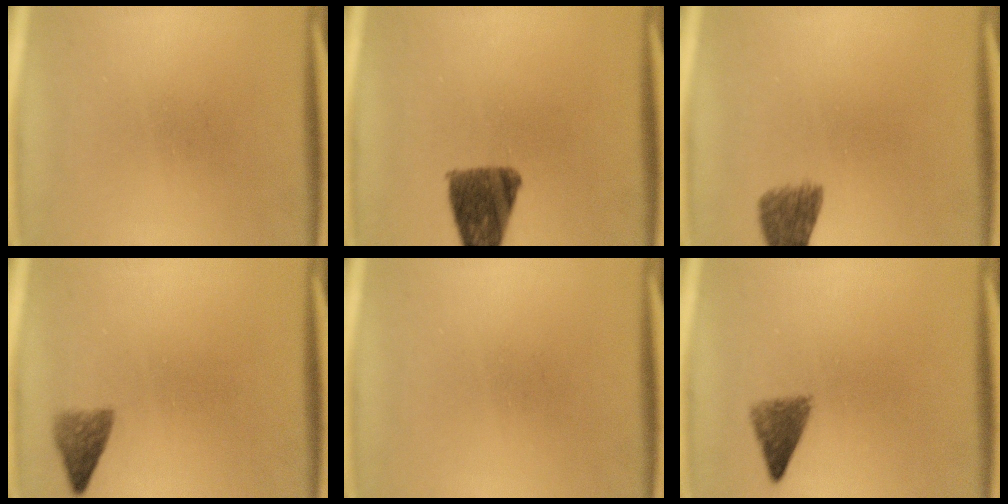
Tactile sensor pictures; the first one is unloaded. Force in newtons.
{"total": 10.1}
{"total": 4.6}
{"total": 2.6}
{"total": 0.0}
{"total": 3.4}